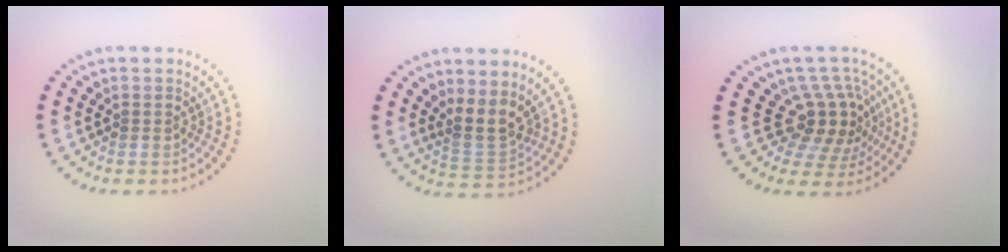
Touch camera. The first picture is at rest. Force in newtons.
{"total": 2.7, "press": 2.0, "slide": 1.7}
{"total": 4.6, "press": 3.7, "slide": 2.6}